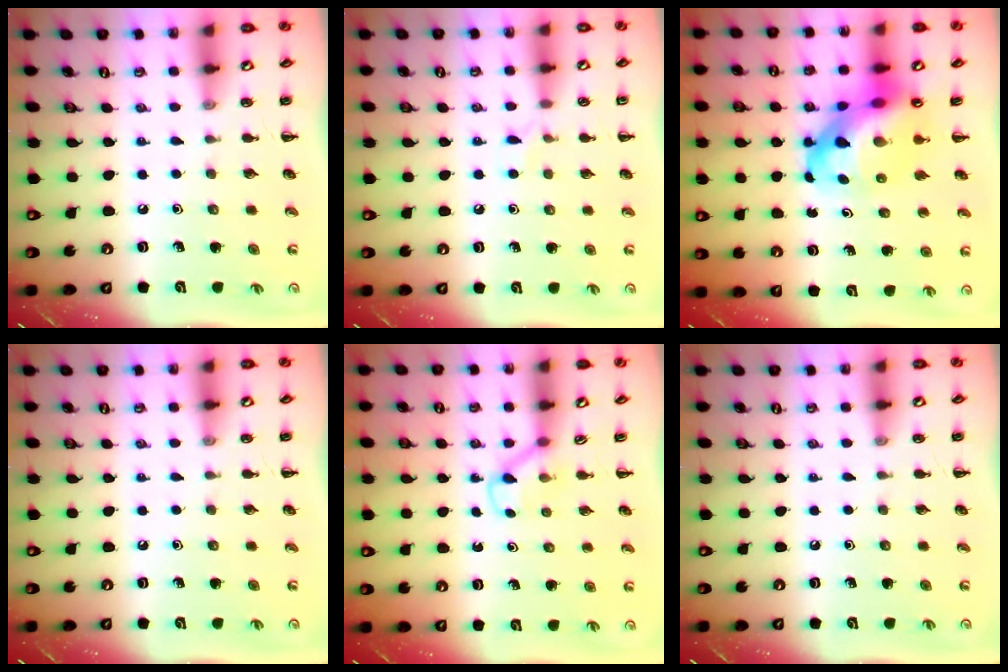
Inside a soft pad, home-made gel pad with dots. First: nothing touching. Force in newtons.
{"total": 3.9, "press": 3.6, "slide": 1.4}
{"total": 15.2, "press": 14.7, "slide": 3.9}
{"total": 0.0}
{"total": 2.9, "press": 2.7, "slide": 1.2}
{"total": 0.0}